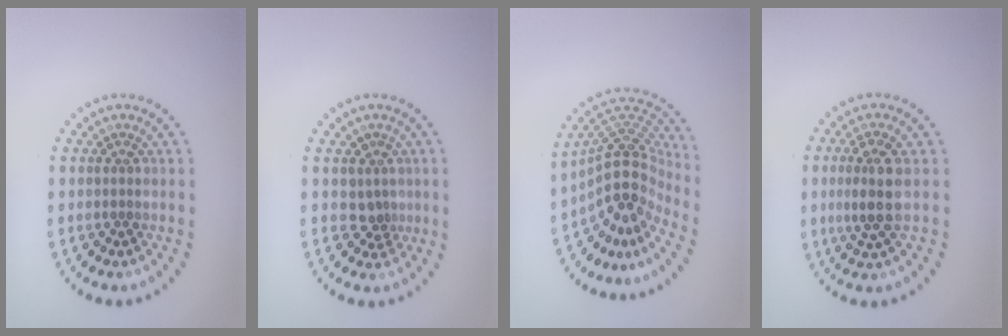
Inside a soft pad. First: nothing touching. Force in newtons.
{"total": 2.0, "press": 1.5, "slide": 1.4}
{"total": 5.4, "press": 3.9, "slide": 3.7}
{"total": 3.3, "press": 3.1, "slide": 1.2}